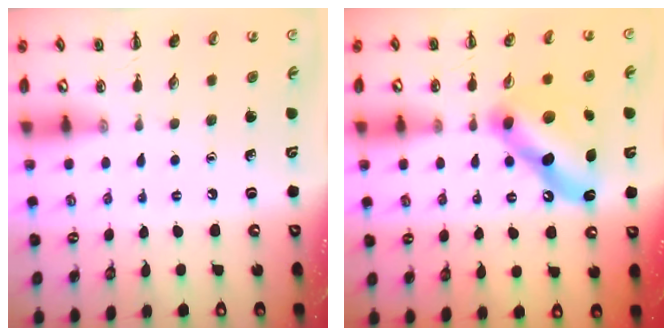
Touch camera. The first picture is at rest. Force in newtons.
{"total": 12.1, "press": 12.1, "slide": 0.3}